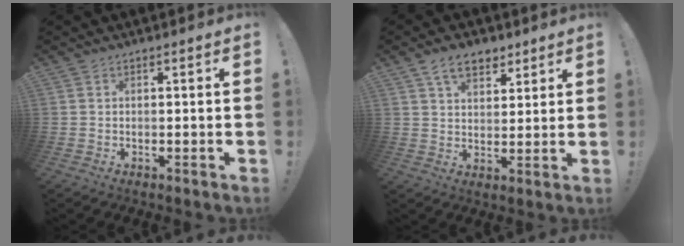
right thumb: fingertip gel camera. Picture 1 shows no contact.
{"total": 8.8, "force": [5.5, 5.3, 4.4], "torque": [-0.062, -0.019, 0.104]}